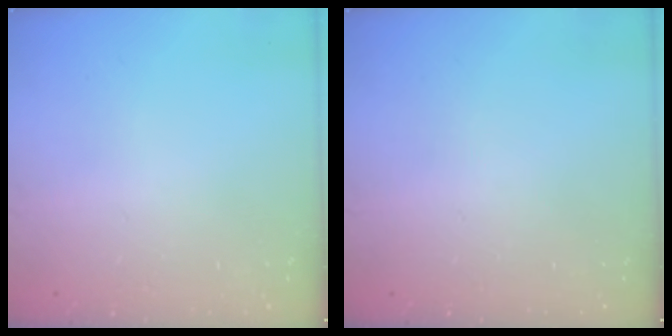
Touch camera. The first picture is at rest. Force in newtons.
{"total": 0.0}